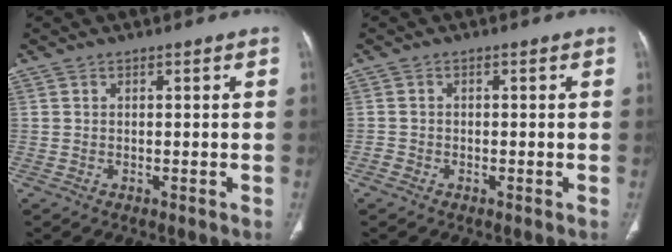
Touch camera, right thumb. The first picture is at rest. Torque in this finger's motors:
{"motor_torque": [-0.17, 0.55, -0.39, 0.38, -0.13]}